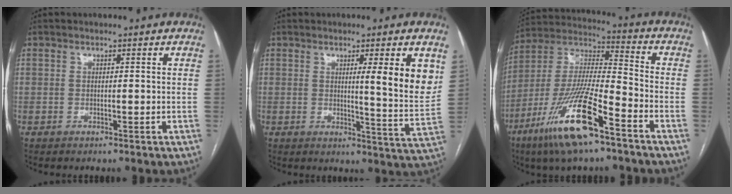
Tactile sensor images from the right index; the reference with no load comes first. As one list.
[{"total": 9.2, "force": [3.3, 0.0, 8.5], "torque": [-0.102, -0.023, 0.042]}, {"total": 18.3, "force": [-10.3, 2.6, 14.9], "torque": [-0.324, -0.039, -0.192]}]